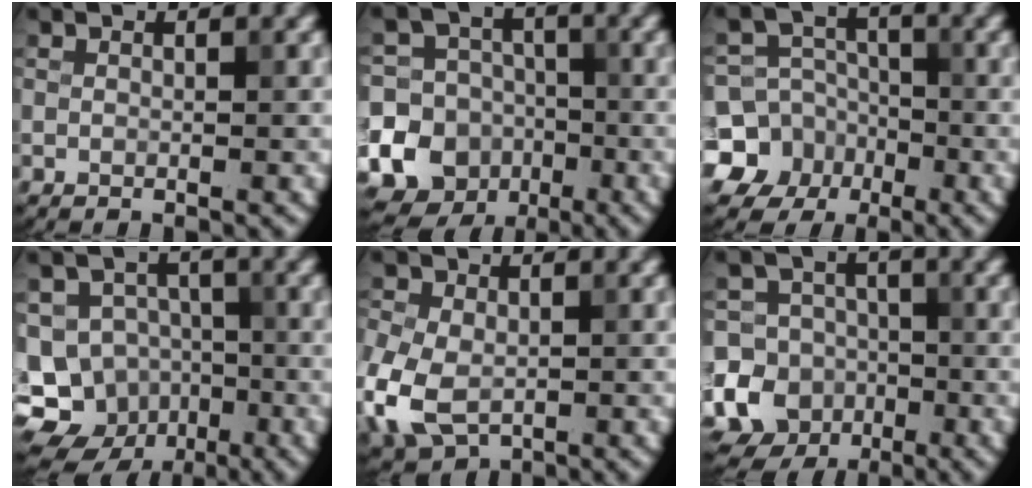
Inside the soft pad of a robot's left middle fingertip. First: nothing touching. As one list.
[{"total": 21.0, "force": [-7.6, 19.2, 3.8], "torque": [-0.110, -0.022, -0.153]}, {"total": 9.2, "force": [-3.4, 8.4, 1.9], "torque": [-0.043, -0.008, -0.081]}, {"total": 11.8, "force": [-6.8, 9.3, 2.6], "torque": [-0.045, -0.016, -0.103]}, {"total": 7.7, "force": [-2.2, 5.3, 5.2], "torque": [-0.136, -0.021, -0.044]}, {"total": 17.9, "force": [-6.9, 16.2, 3.4], "torque": [-0.096, -0.022, -0.136]}]